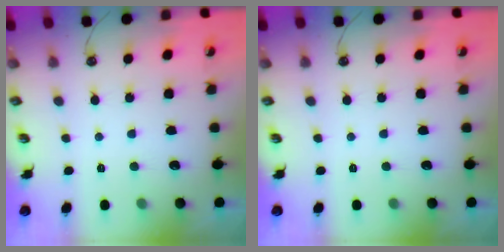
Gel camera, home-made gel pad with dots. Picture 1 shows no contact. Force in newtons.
{"total": 0.0}